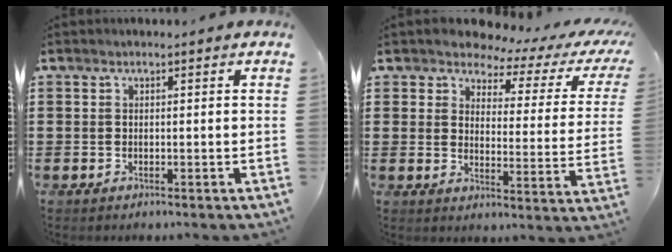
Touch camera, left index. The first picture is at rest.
{"total": 3.7, "force": [3.1, 1.6, 1.3], "torque": [-0.041, -0.019, 0.045]}